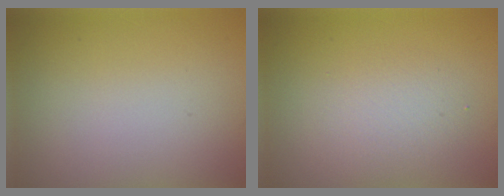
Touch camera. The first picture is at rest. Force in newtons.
{"total": 2.8, "press": 2.8, "slide": 0.2}